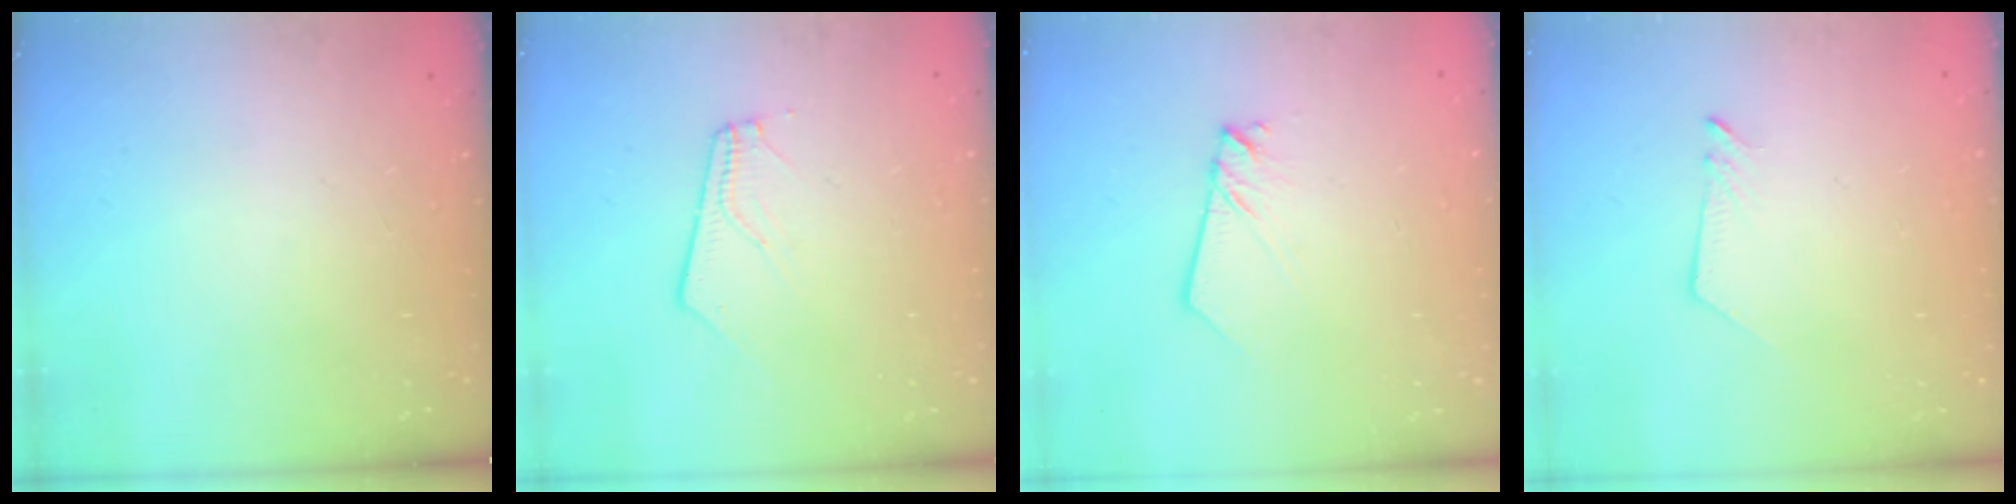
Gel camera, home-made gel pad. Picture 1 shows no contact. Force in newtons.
{"total": 4.9, "press": 4.9, "slide": 0.7}
{"total": 2.7, "press": 2.6, "slide": 0.3}
{"total": 2.6, "press": 2.6, "slide": 0.3}